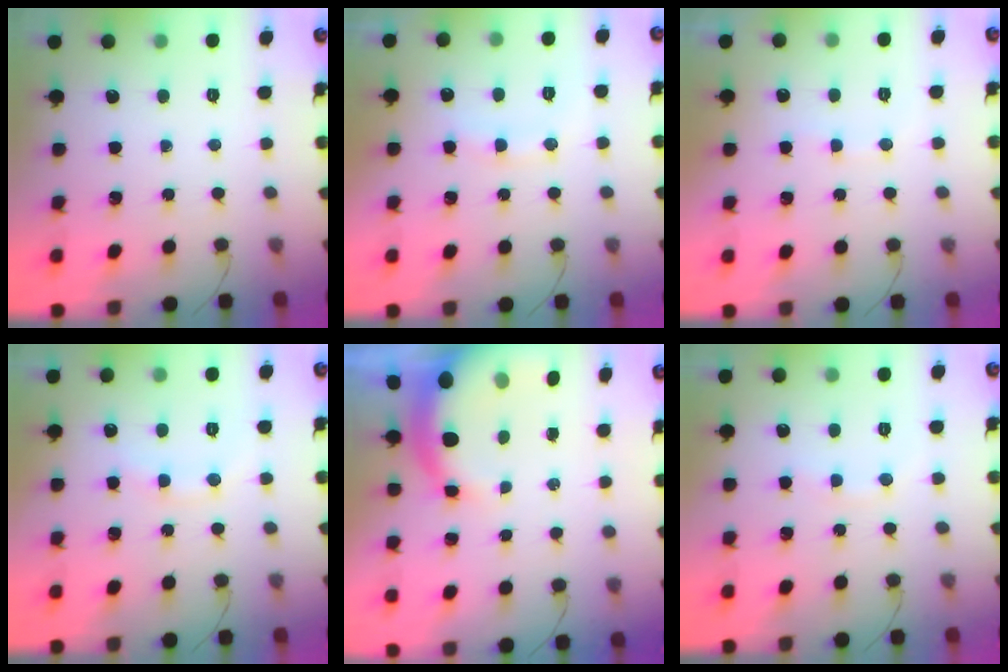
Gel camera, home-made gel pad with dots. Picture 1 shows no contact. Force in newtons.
{"total": 8.8, "press": 8.8, "slide": 1.0}
{"total": 5.8, "press": 5.8, "slide": 0.8}
{"total": 9.1, "press": 9.0, "slide": 1.5}
{"total": 8.3, "press": 8.1, "slide": 1.5}
{"total": 4.8, "press": 4.7, "slide": 1.3}